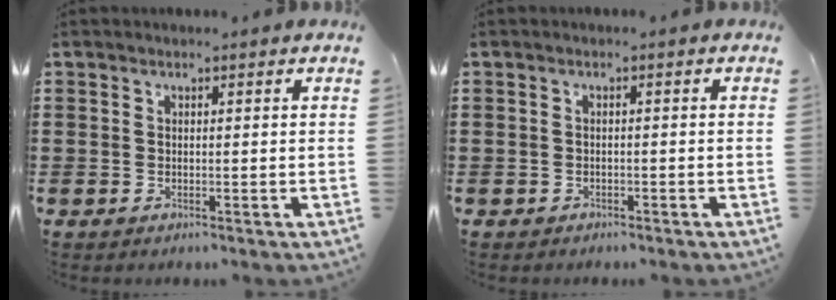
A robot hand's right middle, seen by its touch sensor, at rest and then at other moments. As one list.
[{"total": 0.5, "force": [-0.4, 0.2, -0.1], "torque": [0.000, 0.002, -0.010]}]